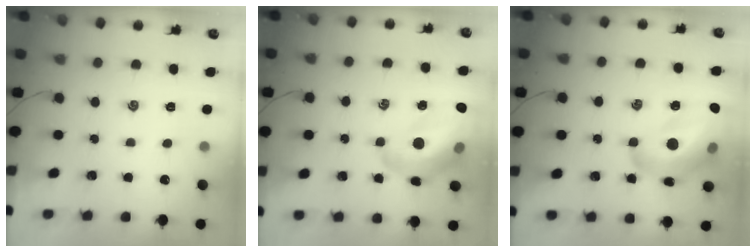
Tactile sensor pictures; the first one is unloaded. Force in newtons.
{"total": 19.9, "press": 19.5, "slide": 4.1}
{"total": 22.2, "press": 21.9, "slide": 3.7}